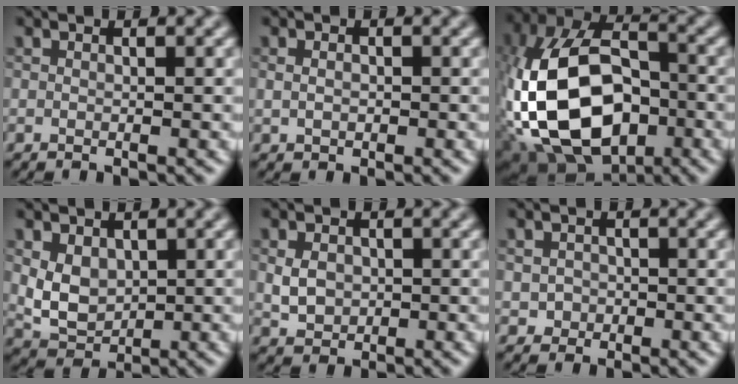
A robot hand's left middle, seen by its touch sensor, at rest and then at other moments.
{"total": 1.4, "force": [0.1, 1.0, 0.8], "torque": [-0.017, 0.002, 0.006]}
{"total": 15.5, "force": [-3.5, 9.5, 11.8], "torque": [-0.253, 0.004, -0.079]}
{"total": 3.7, "force": [0.5, 2.8, 2.4], "torque": [-0.049, -0.004, 0.012]}
{"total": 2.5, "force": [0.1, 2.0, 1.5], "torque": [-0.032, 0.000, 0.000]}
{"total": 1.3, "force": [-0.2, 1.2, 0.2], "torque": [0.005, -0.001, -0.004]}